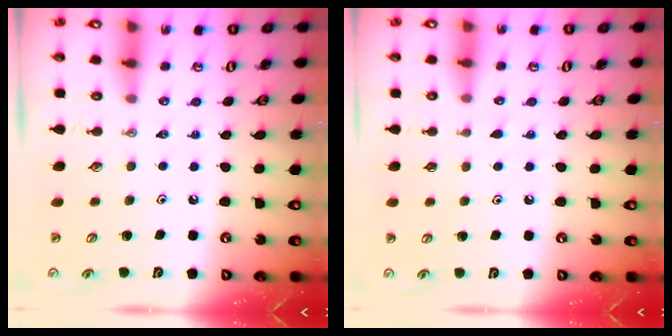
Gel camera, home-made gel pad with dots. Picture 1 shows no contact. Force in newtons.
{"total": 6.5, "press": 6.5, "slide": 0.4}